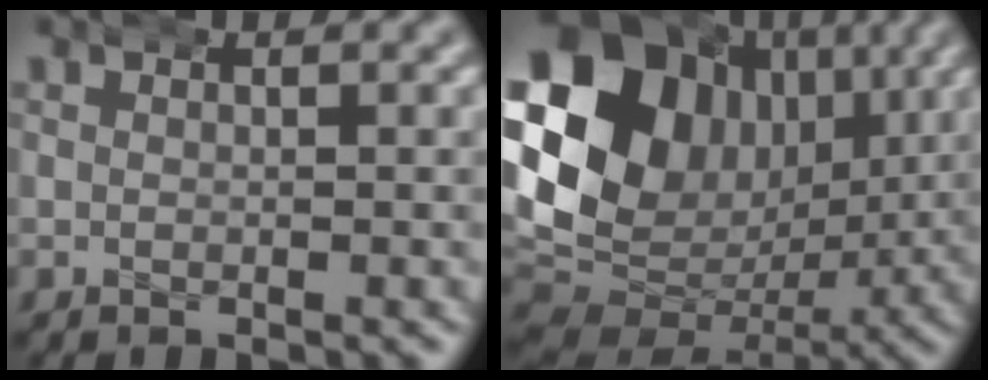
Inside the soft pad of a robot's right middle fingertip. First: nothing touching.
{"total": 18.8, "force": [2.4, 14.6, 11.5], "torque": [-0.201, -0.011, 0.039]}